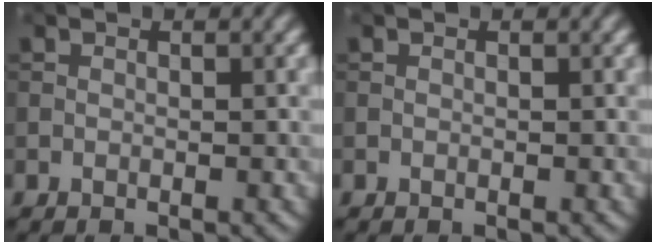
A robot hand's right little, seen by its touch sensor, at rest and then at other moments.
{"total": 0.0}